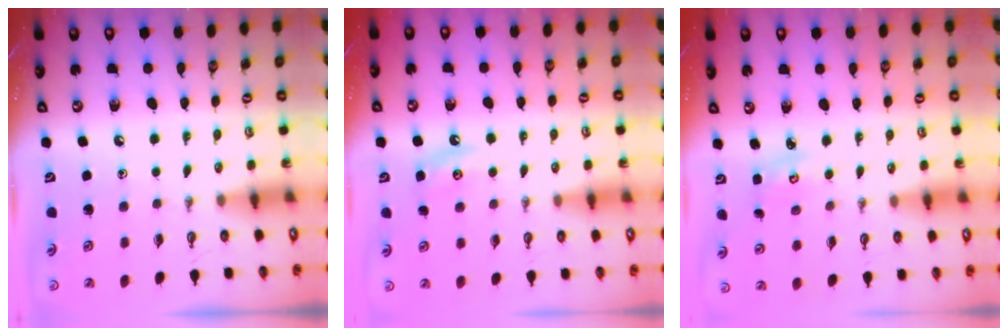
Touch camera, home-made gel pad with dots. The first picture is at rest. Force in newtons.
{"total": 5.7, "press": 5.7, "slide": 0.4}
{"total": 2.3, "press": 2.2, "slide": 0.3}